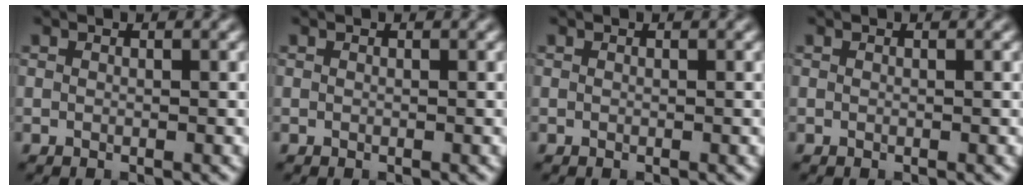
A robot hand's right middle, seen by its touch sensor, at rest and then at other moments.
{"total": 0.0}
{"total": 0.0}
{"total": 0.0}